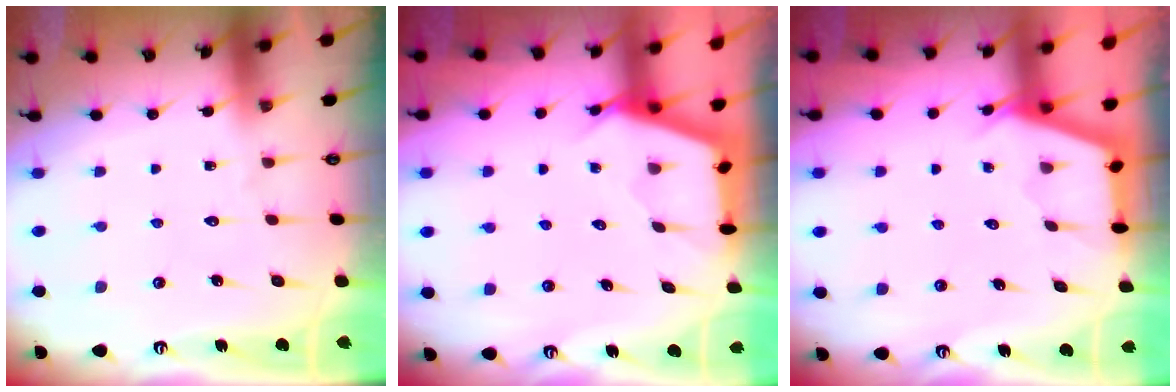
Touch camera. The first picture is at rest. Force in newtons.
{"total": 2.7, "press": 2.6, "slide": 0.4}
{"total": 2.9, "press": 2.8, "slide": 0.3}